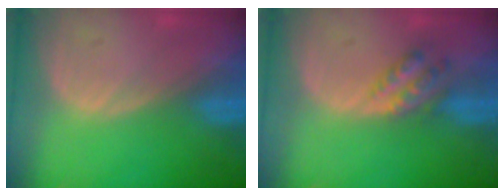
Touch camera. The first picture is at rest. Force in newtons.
{"total": 4.5, "press": 4.0, "slide": 2.0}